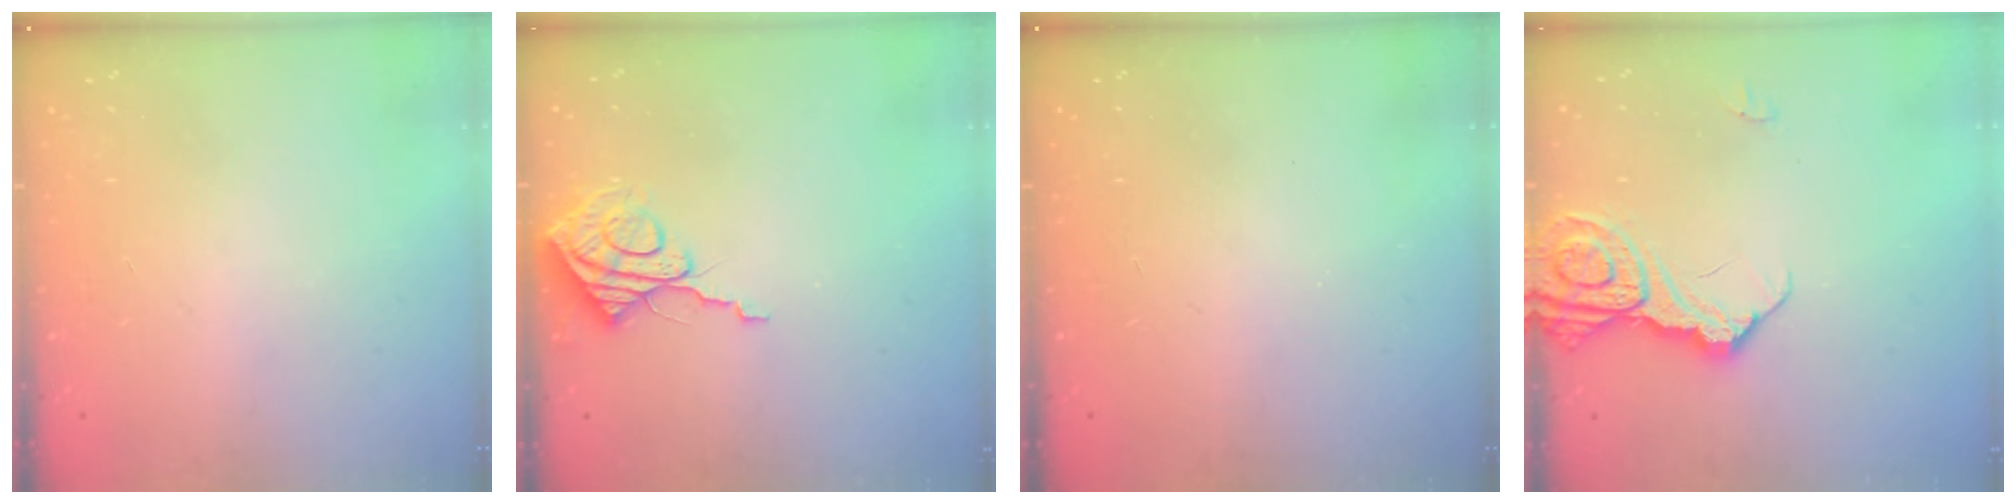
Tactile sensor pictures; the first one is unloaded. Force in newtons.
{"total": 10.1, "press": 10.0, "slide": 0.9}
{"total": 0.0}
{"total": 13.2, "press": 13.1, "slide": 1.5}